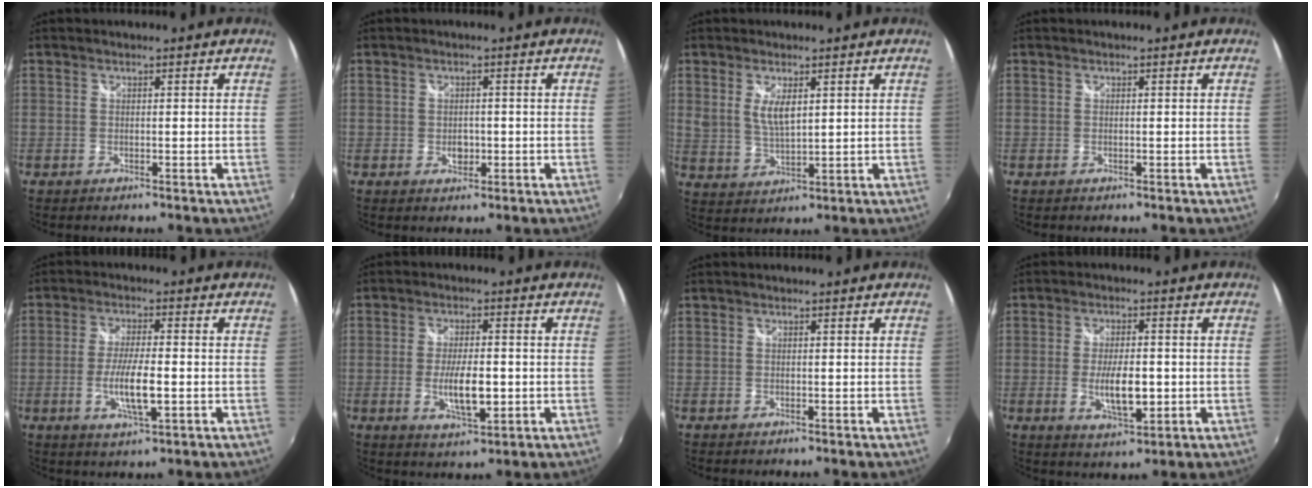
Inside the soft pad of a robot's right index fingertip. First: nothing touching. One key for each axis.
{"total": 2.4, "fx": -0.6, "fy": 1.9, "fz": 1.4, "tx": -0.022, "ty": -0.001, "tz": -0.009}
{"total": 5.0, "fx": 1.8, "fy": 2.0, "fz": 4.2, "tx": -0.075, "ty": -0.007, "tz": 0.039}
{"total": 0.0}
{"total": 7.8, "fx": -1.9, "fy": 1.5, "fz": 7.5, "tx": -0.147, "ty": -0.010, "tz": -0.033}
{"total": 7.9, "fx": -1.5, "fy": 2.6, "fz": 7.3, "tx": -0.140, "ty": -0.011, "tz": -0.024}
{"total": 0.0}
{"total": 7.9, "fx": -1.4, "fy": 2.9, "fz": 7.2, "tx": -0.138, "ty": -0.011, "tz": -0.021}